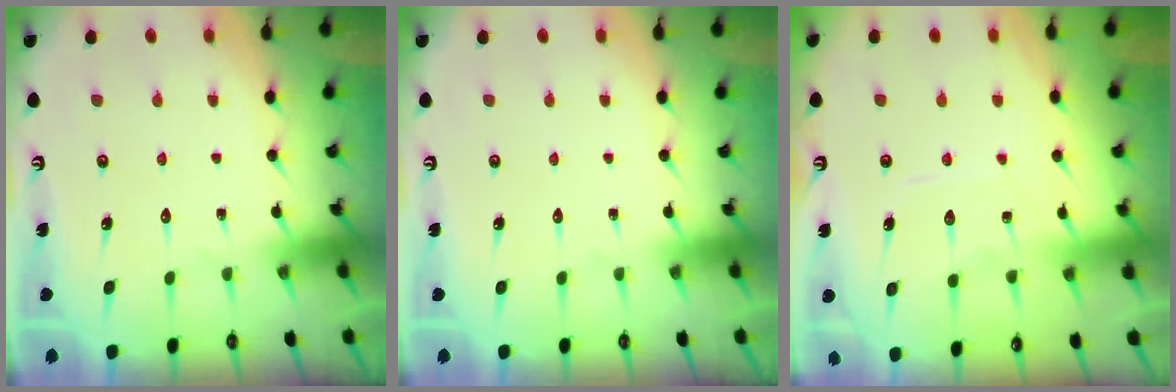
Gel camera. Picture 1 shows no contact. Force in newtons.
{"total": 0.0}
{"total": 7.6, "press": 7.5, "slide": 0.8}